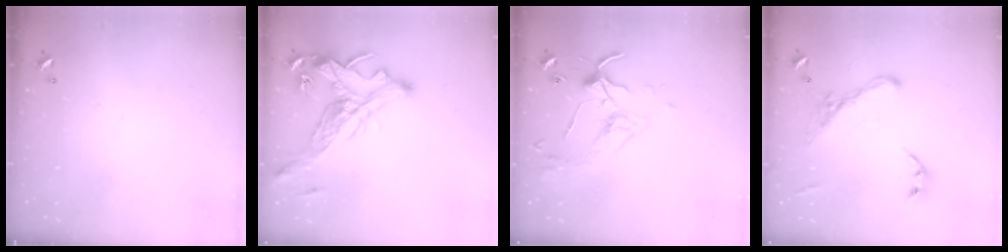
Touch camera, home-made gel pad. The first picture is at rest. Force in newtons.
{"total": 5.4, "press": 5.1, "slide": 1.8}
{"total": 3.9, "press": 3.9, "slide": 0.4}
{"total": 5.1, "press": 4.9, "slide": 1.4}